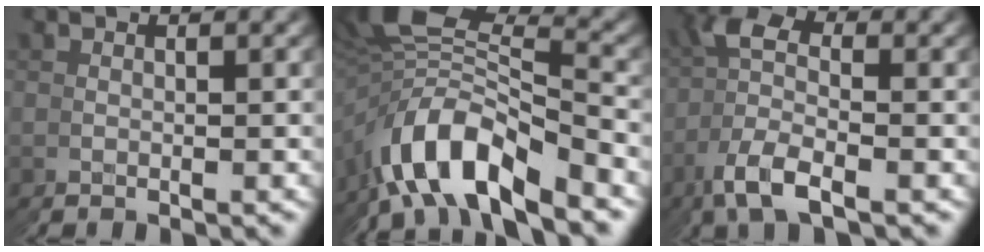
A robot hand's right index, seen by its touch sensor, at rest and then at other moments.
{"total": 10.1, "force": [-2.3, 6.2, 7.7], "torque": [-0.162, -0.030, -0.025]}
{"total": 5.8, "force": [0.9, 3.8, 4.4], "torque": [-0.110, -0.014, 0.018]}